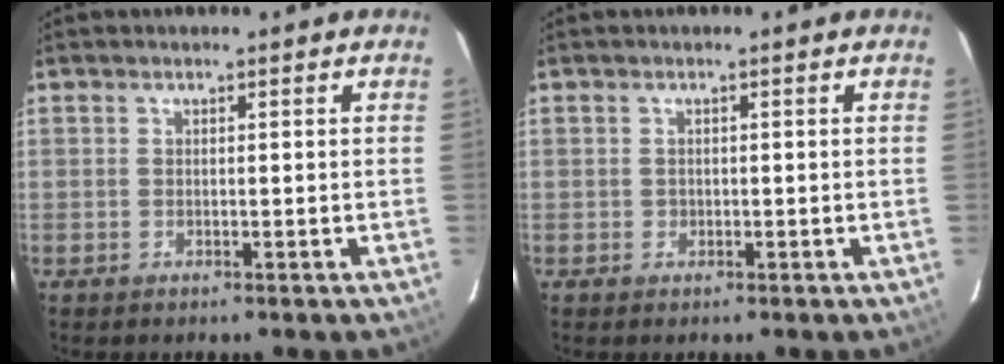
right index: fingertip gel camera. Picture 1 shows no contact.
{"total": 0.8, "force": [-0.3, 0.8, 0.0], "torque": [0.003, 0.001, -0.002]}